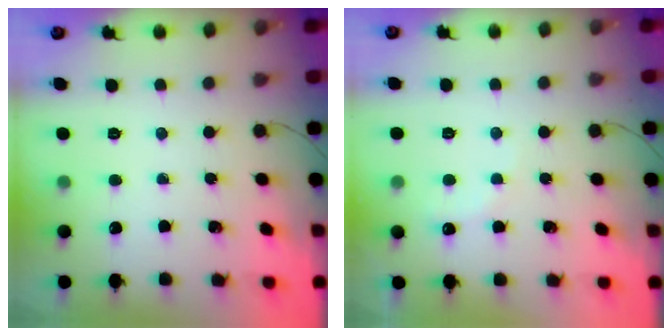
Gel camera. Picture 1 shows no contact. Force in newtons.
{"total": 6.5, "press": 6.3, "slide": 1.6}